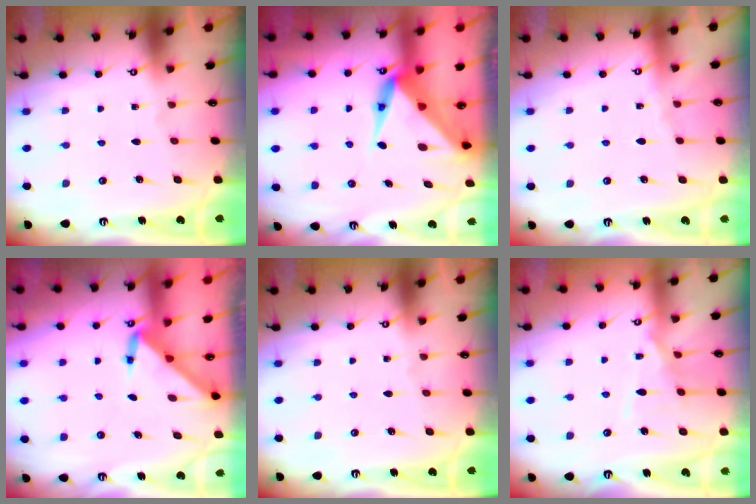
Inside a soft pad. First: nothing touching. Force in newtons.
{"total": 8.7, "press": 8.6, "slide": 0.5}
{"total": 2.2, "press": 2.1, "slide": 0.5}
{"total": 3.0, "press": 3.0, "slide": 0.3}
{"total": 0.0}
{"total": 9.6, "press": 9.6, "slide": 0.9}